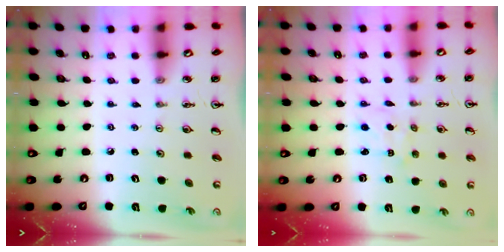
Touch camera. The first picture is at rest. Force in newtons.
{"total": 2.4, "press": 2.4, "slide": 0.3}